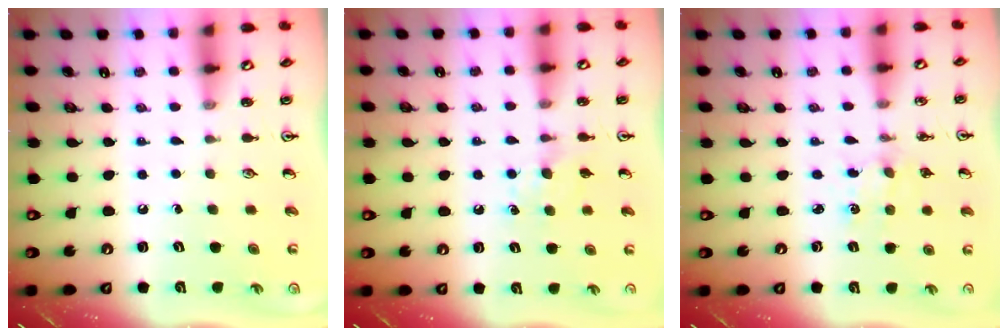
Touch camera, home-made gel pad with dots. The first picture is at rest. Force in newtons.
{"total": 5.8, "press": 5.8, "slide": 0.7}
{"total": 2.8, "press": 2.8, "slide": 0.4}